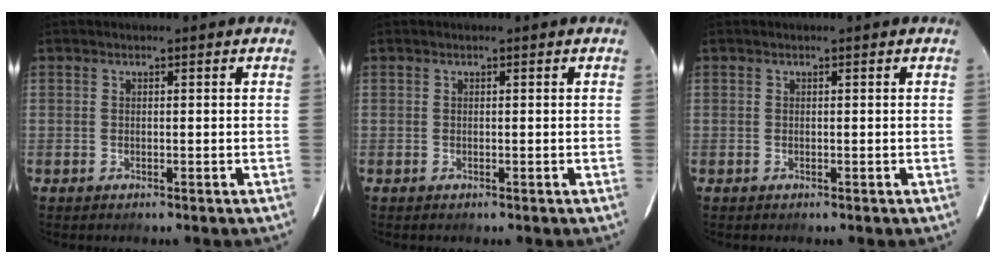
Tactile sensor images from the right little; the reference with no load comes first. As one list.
[{"total": 0.0}, {"total": 0.0}]